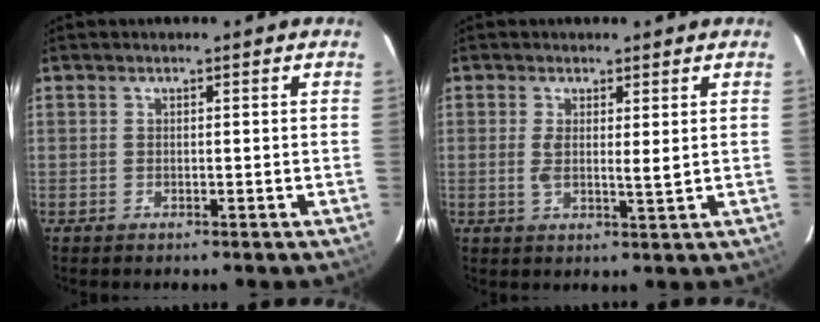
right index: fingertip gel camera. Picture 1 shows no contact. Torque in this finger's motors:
{"motor_torque": [0.06, 0.13, 0.00, 0.02]}